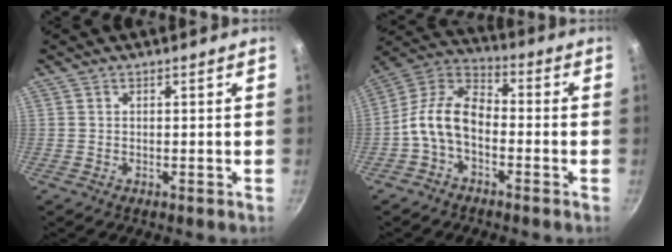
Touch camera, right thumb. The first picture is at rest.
{"total": 10.6, "force": [-3.0, 6.5, 7.8], "torque": [-0.137, 0.050, -0.076]}